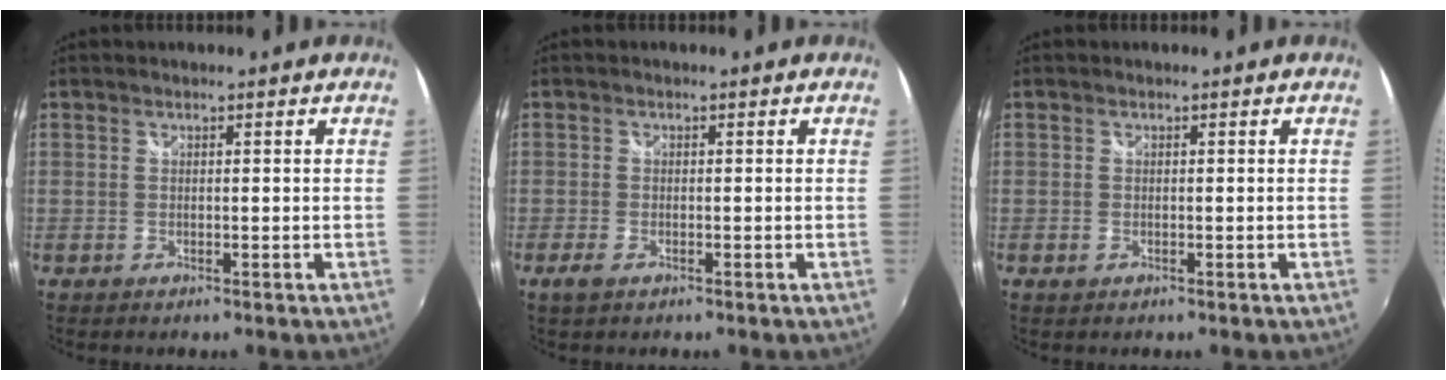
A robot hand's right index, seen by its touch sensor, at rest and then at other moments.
{"total": 2.3, "force": [-1.5, 1.0, 1.4], "torque": [-0.030, -0.007, -0.029]}
{"total": 0.8, "force": [-0.4, 0.6, 0.3], "torque": [-0.005, -0.004, -0.009]}